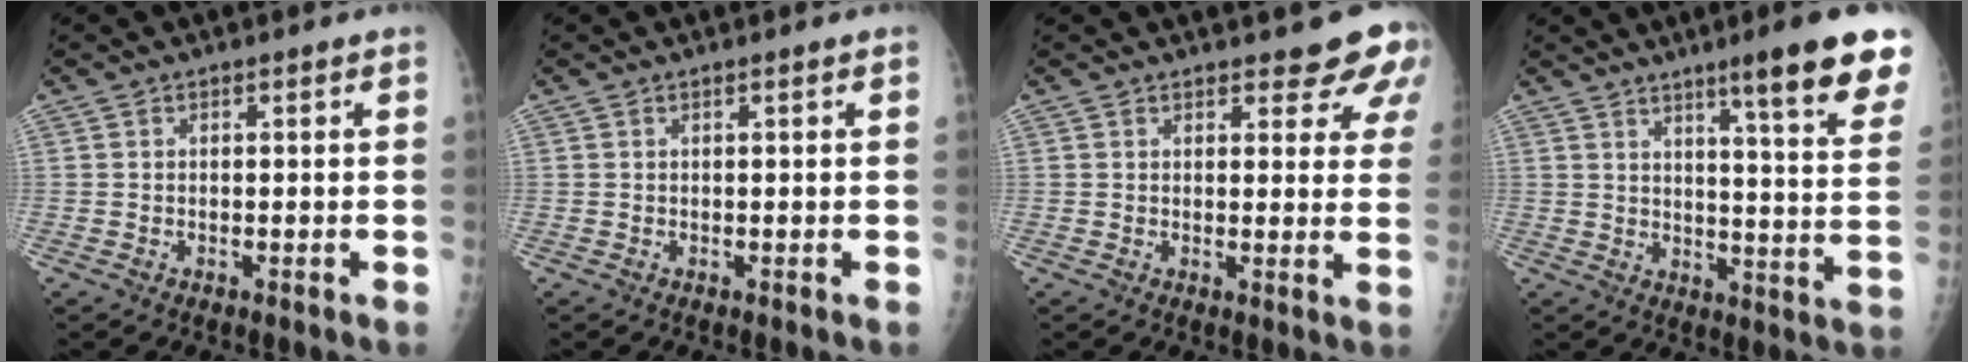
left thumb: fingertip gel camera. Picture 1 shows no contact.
{"total": 0.0}
{"total": 8.3, "force": [6.3, 3.0, 4.6], "torque": [-0.020, -0.029, 0.064]}
{"total": 16.5, "force": [10.8, 1.4, 12.5], "torque": [-0.141, -0.059, 0.137]}